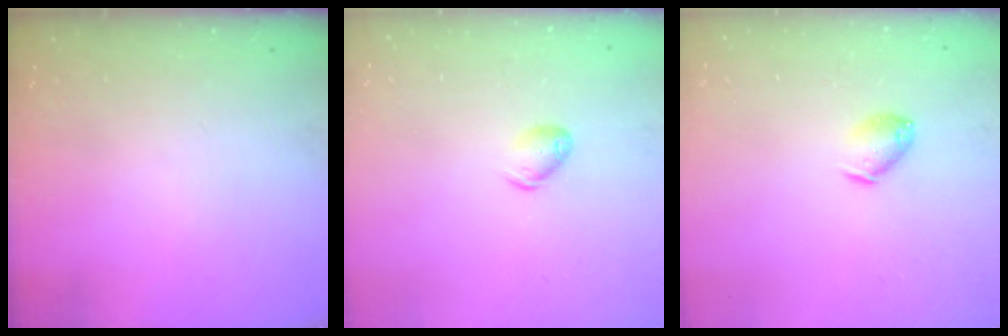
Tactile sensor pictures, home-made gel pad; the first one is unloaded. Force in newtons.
{"total": 5.6, "press": 5.5, "slide": 0.9}
{"total": 6.4, "press": 6.4, "slide": 0.3}